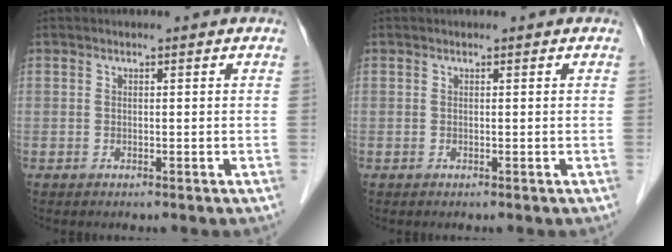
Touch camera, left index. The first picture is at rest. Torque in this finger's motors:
{"motor_torque": [0.00, 0.00, 0.00, 0.00]}